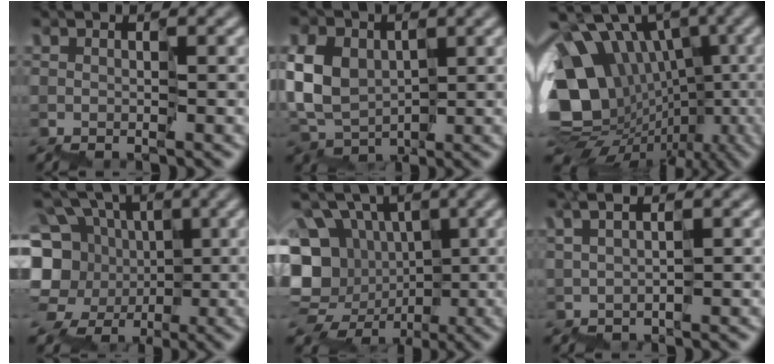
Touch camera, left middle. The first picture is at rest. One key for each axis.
{"total": 4.2, "fx": 0.7, "fy": 3.4, "fz": 2.3, "tx": -0.060, "ty": 0.014, "tz": 0.004}
{"total": 14.2, "fx": 0.0, "fy": 11.4, "fz": 8.4, "tx": -0.162, "ty": 0.010, "tz": 0.026}
{"total": 6.8, "fx": -1.0, "fy": 6.0, "fz": 3.1, "tx": -0.072, "ty": 0.023, "tz": -0.036}
{"total": 11.2, "fx": -0.9, "fy": 10.3, "fz": 4.2, "tx": -0.091, "ty": 0.025, "tz": -0.032}
{"total": 0.5, "fx": 0.4, "fy": -0.3, "fz": 0.2, "tx": -0.009, "ty": 0.005, "tz": 0.007}